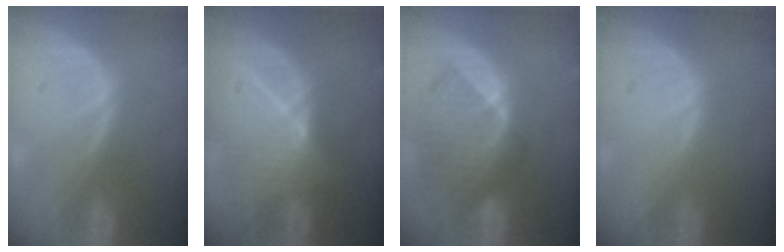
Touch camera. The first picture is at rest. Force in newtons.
{"total": 8.8, "press": 7.9, "slide": 3.9}
{"total": 9.7, "press": 8.5, "slide": 4.6}
{"total": 0.0}